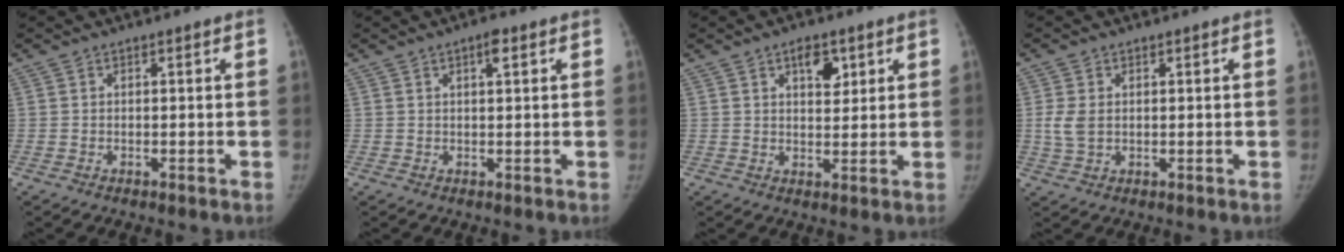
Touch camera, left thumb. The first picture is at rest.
{"total": 2.0, "force": [1.0, 0.6, 1.7], "torque": [-0.019, -0.006, 0.012]}
{"total": 5.0, "force": [2.5, 2.8, 3.3], "torque": [-0.023, -0.018, 0.036]}
{"total": 3.6, "force": [0.3, 2.6, 2.5], "torque": [-0.050, -0.007, 0.011]}